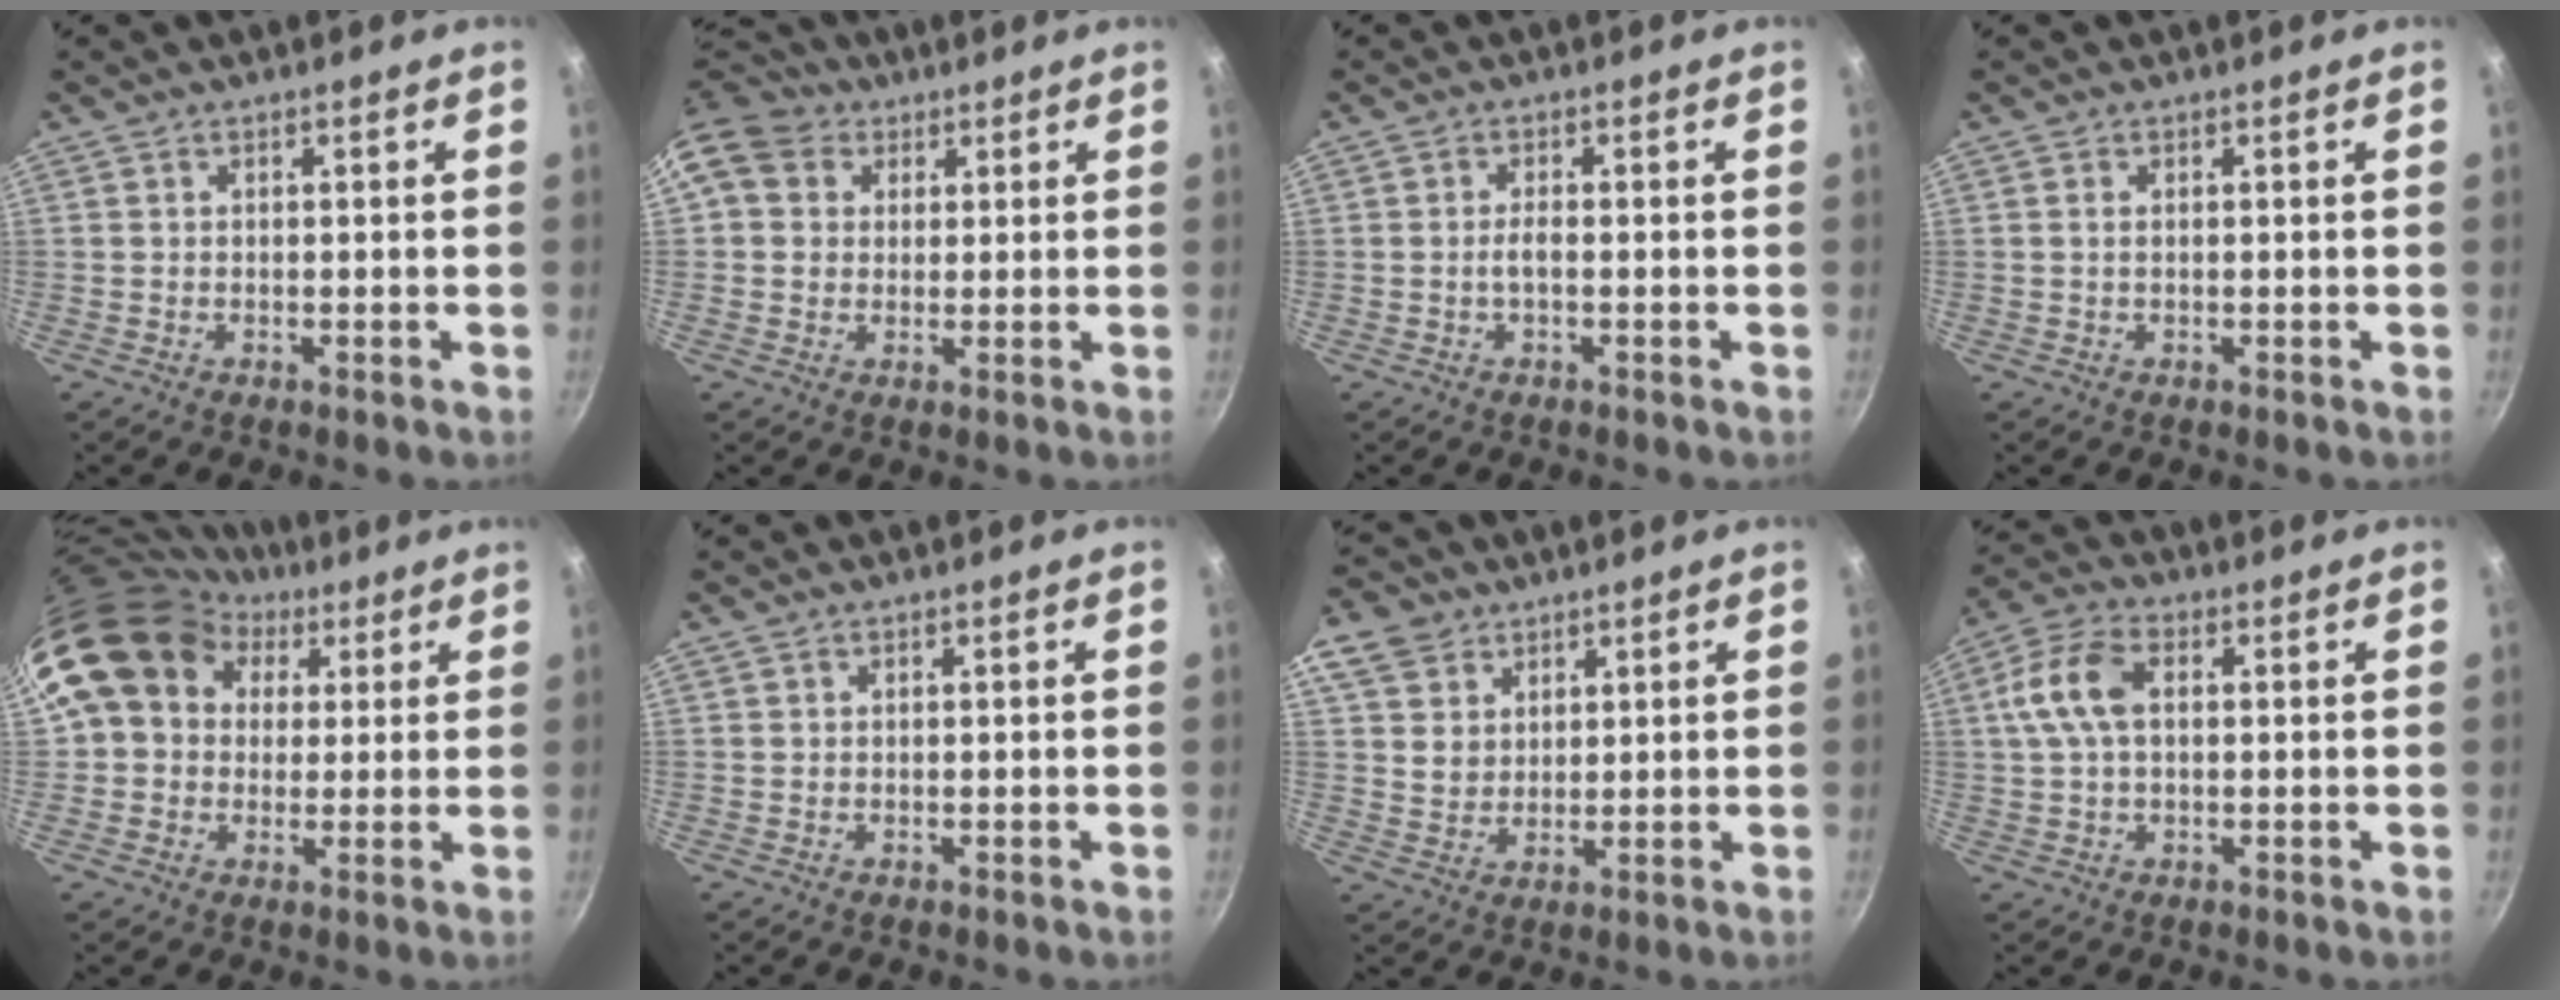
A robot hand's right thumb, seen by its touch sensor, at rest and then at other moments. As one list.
[{"total": 10.4, "force": [3.5, 8.6, 4.7], "torque": [-0.071, 0.014, 0.052]}, {"total": 1.7, "force": [-0.4, 0.5, 1.6], "torque": [-0.033, 0.008, -0.011]}, {"total": 0.8, "force": [0.1, 0.4, 0.7], "torque": [-0.013, 0.001, 0.002]}, {"total": 14.0, "force": [4.3, 11.7, 6.4], "torque": [-0.078, 0.021, 0.059]}, {"total": 0.0}, {"total": 8.7, "force": [4.7, 6.7, 2.9], "torque": [-0.019, -0.011, 0.082]}, {"total": 9.3, "force": [1.6, 5.4, 7.4], "torque": [-0.151, 0.020, 0.022]}]